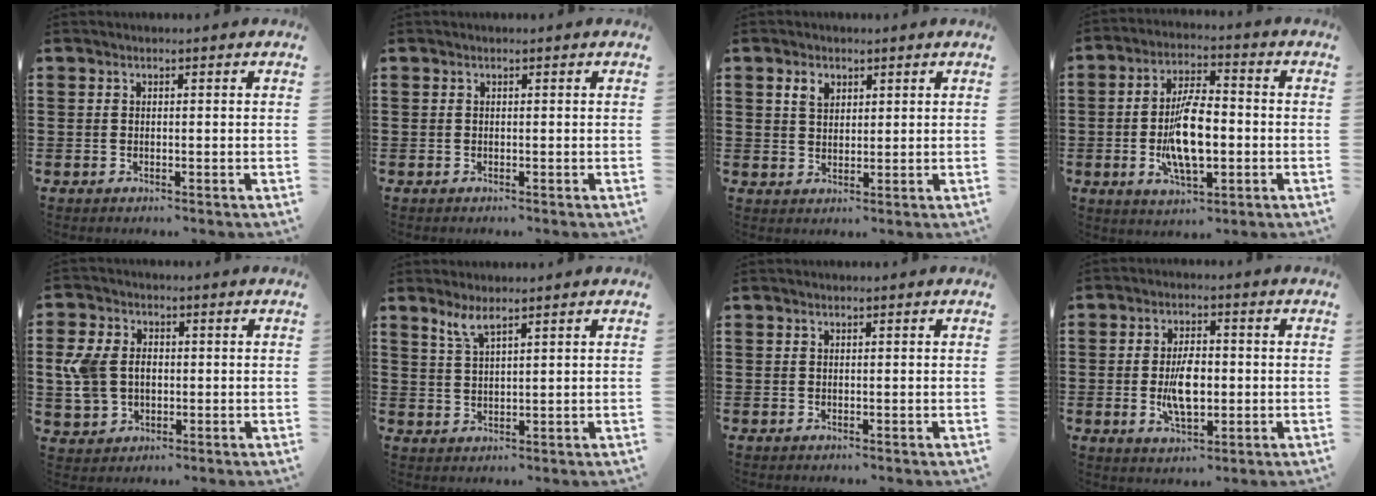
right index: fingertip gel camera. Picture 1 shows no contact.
{"total": 0.0}
{"total": 3.0, "force": [1.6, 1.9, 1.6], "torque": [-0.039, 0.008, 0.029]}
{"total": 10.3, "force": [-1.7, 4.2, 9.3], "torque": [-0.189, -0.009, -0.036]}
{"total": 6.8, "force": [0.3, 5.2, 4.3], "torque": [-0.130, 0.005, -0.004]}
{"total": 3.2, "force": [2.3, 0.6, 2.1], "torque": [-0.046, 0.004, 0.042]}
{"total": 0.0}
{"total": 6.8, "force": [-0.7, 3.3, 6.0], "torque": [-0.118, -0.006, -0.018]}